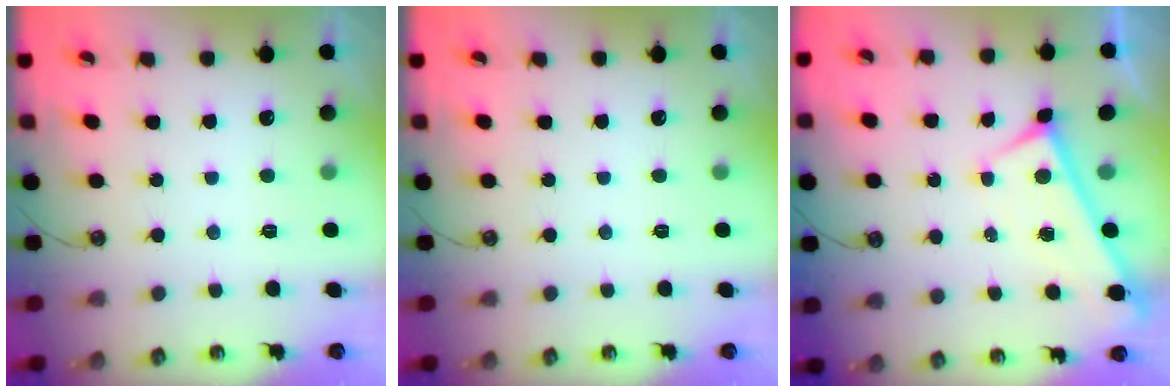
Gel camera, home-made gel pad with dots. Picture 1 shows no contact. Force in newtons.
{"total": 0.0}
{"total": 0.0}